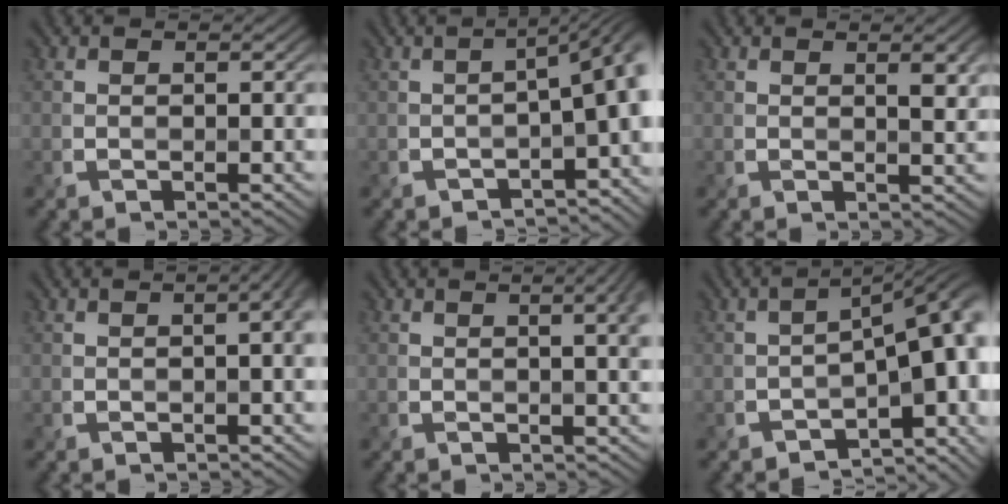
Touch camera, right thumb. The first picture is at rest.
{"total": 7.6, "force": [-2.9, 2.4, 6.6], "torque": [-0.083, -0.011, -0.040]}
{"total": 2.5, "force": [1.1, 0.7, 2.2], "torque": [-0.033, 0.000, 0.019]}
{"total": 3.1, "force": [0.2, 0.9, 3.0], "torque": [-0.035, 0.011, -0.001]}
{"total": 4.4, "force": [1.2, 1.3, 4.0], "torque": [-0.037, 0.015, 0.014]}
{"total": 12.8, "force": [-4.6, 6.1, 10.3], "torque": [-0.096, -0.023, -0.031]}